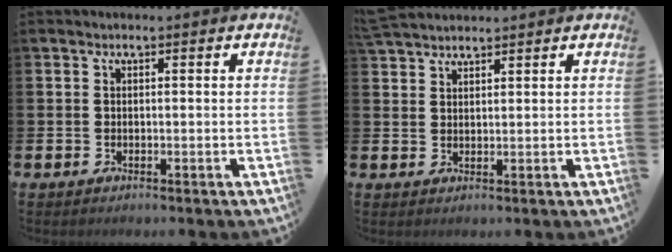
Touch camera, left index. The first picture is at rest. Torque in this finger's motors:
{"motor_torque": [0.12, -0.28, 0.54, 0.19]}